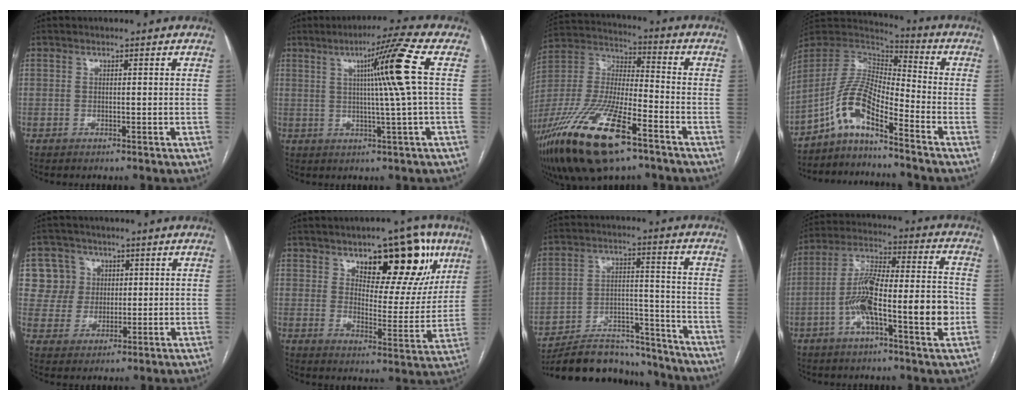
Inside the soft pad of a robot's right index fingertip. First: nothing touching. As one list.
[{"total": 9.8, "force": [2.0, -2.6, 9.2], "torque": [-0.146, 0.008, 0.037]}, {"total": 23.7, "force": [-14.3, 6.1, 17.9], "torque": [-0.403, -0.050, -0.264]}, {"total": 9.8, "force": [-6.5, 1.7, 7.2], "torque": [-0.159, 0.019, -0.126]}, {"total": 7.5, "force": [2.4, 7.0, 0.6], "torque": [-0.007, 0.022, 0.051]}, {"total": 16.5, "force": [8.7, 7.3, 11.9], "torque": [-0.134, 0.010, 0.126]}, {"total": 18.4, "force": [-17.0, 4.6, 5.0], "torque": [-0.098, 0.021, -0.261]}, {"total": 16.0, "force": [-4.1, 2.7, 15.2], "torque": [-0.267, 0.016, -0.070]}]